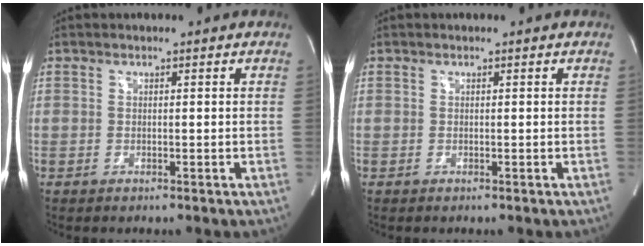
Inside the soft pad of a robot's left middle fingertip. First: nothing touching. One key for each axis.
{"total": 0.0}